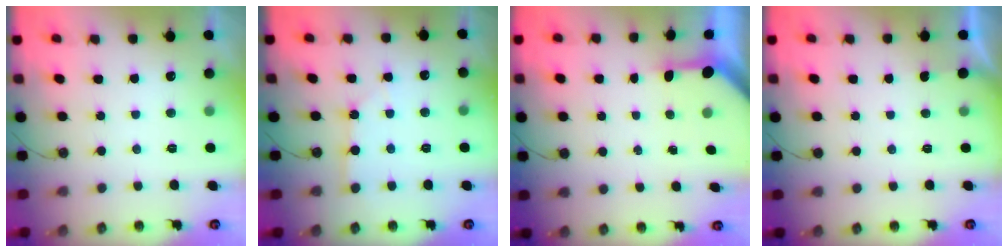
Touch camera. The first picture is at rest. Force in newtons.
{"total": 2.1, "press": 2.1, "slide": 0.3}
{"total": 3.4, "press": 3.4, "slide": 0.3}
{"total": 0.7, "press": 0.7, "slide": 0.1}